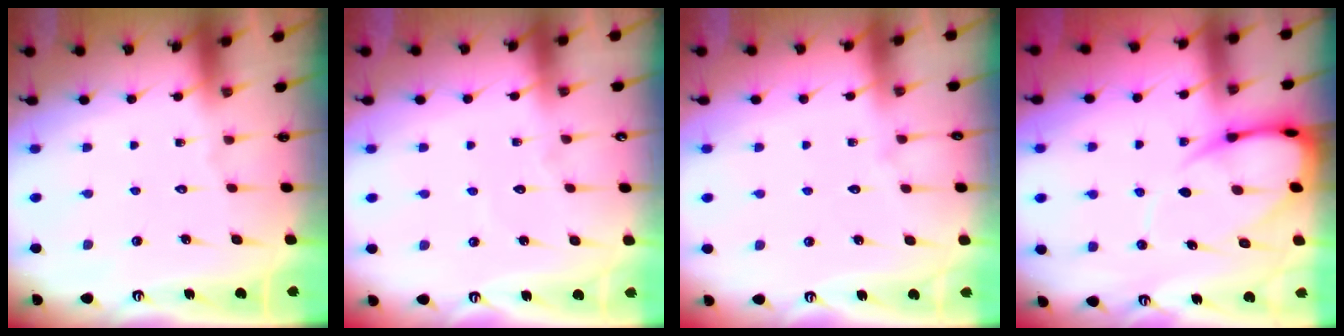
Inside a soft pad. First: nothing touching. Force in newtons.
{"total": 2.9, "press": 2.9, "slide": 0.3}
{"total": 3.2, "press": 3.2, "slide": 0.4}
{"total": 9.7, "press": 9.7, "slide": 1.2}